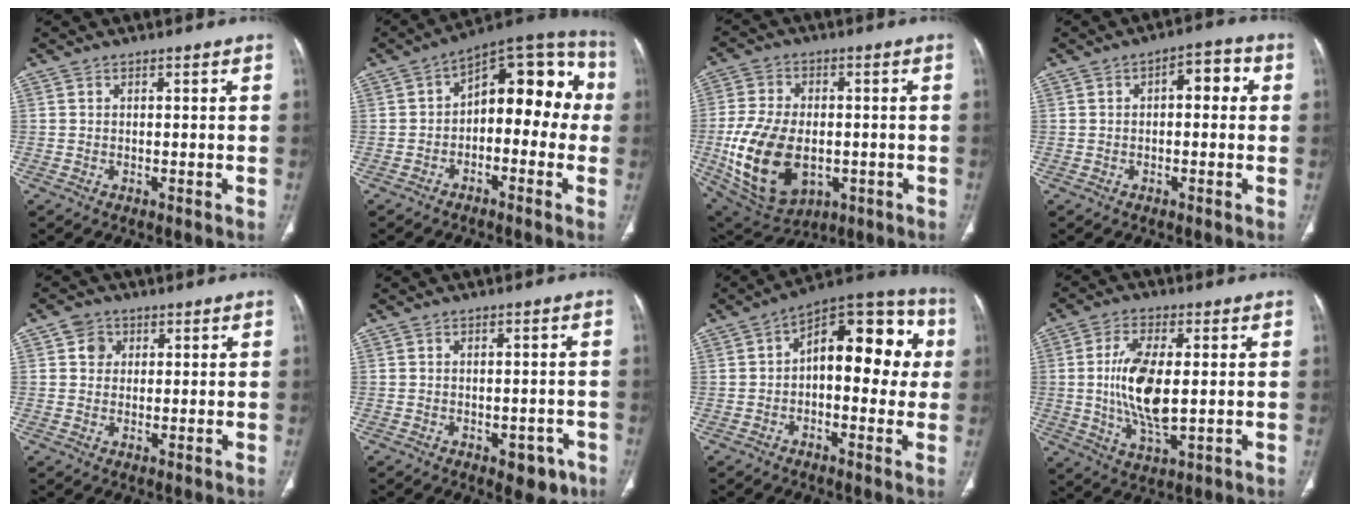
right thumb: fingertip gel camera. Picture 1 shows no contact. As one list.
[{"total": 15.4, "force": [-0.4, 9.0, 12.5], "torque": [-0.109, 0.059, -0.022]}, {"total": 17.8, "force": [-3.2, 11.3, 13.3], "torque": [-0.242, -0.004, -0.032]}, {"total": 5.4, "force": [0.7, 2.8, 4.5], "torque": [-0.043, 0.021, 0.001]}, {"total": 3.5, "force": [1.1, 3.1, 1.1], "torque": [-0.002, -0.001, 0.016]}, {"total": 5.0, "force": [-2.4, 2.9, 3.3], "torque": [-0.019, 0.012, -0.023]}, {"total": 17.6, "force": [1.8, 9.3, 14.8], "torque": [-0.155, 0.043, 0.016]}, {"total": 12.4, "force": [0.4, 5.3, 11.2], "torque": [-0.222, -0.014, 0.012]}]